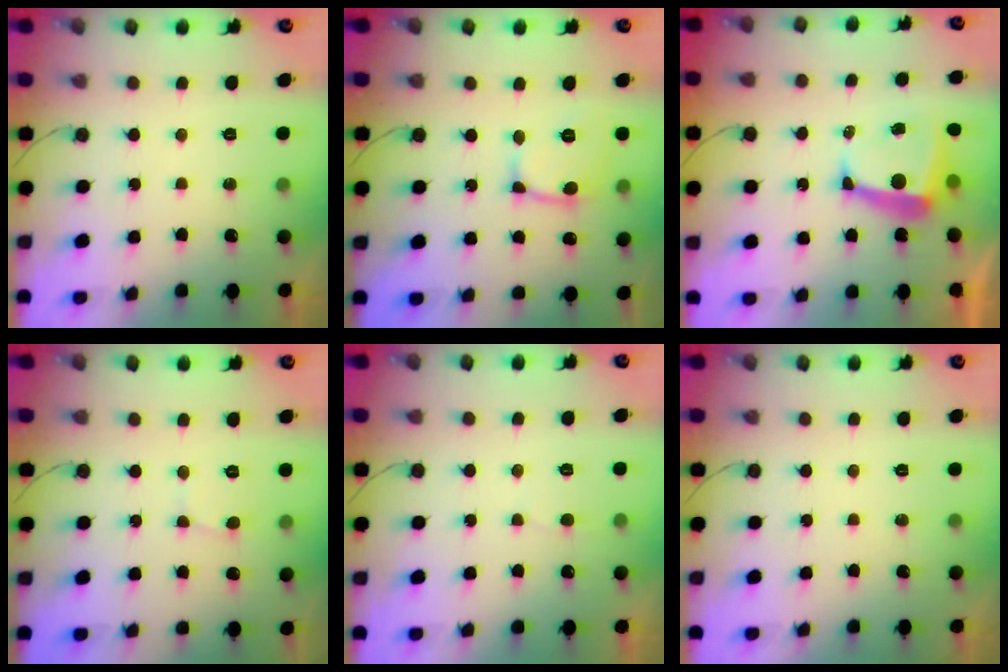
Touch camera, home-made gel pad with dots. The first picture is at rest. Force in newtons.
{"total": 11.4, "press": 11.4, "slide": 1.1}
{"total": 8.5, "press": 8.4, "slide": 0.7}
{"total": 2.2, "press": 2.2, "slide": 0.2}
{"total": 3.4, "press": 3.4, "slide": 0.3}
{"total": 0.0}